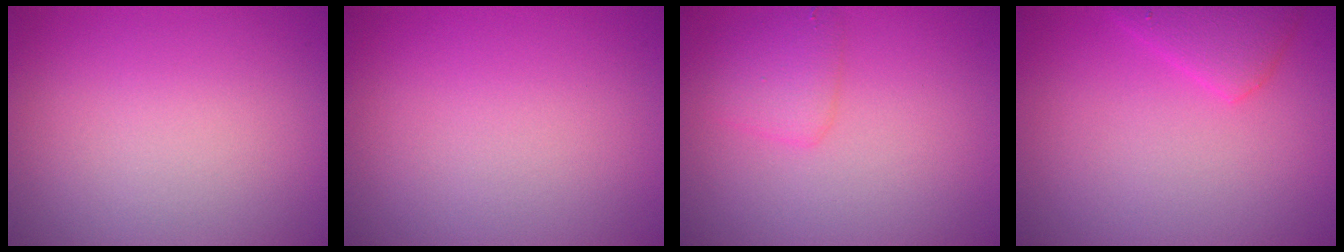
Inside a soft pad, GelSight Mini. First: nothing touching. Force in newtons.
{"total": 0.0}
{"total": 2.0, "press": 2.0, "slide": 0.0}
{"total": 2.4, "press": 2.4, "slide": 0.2}